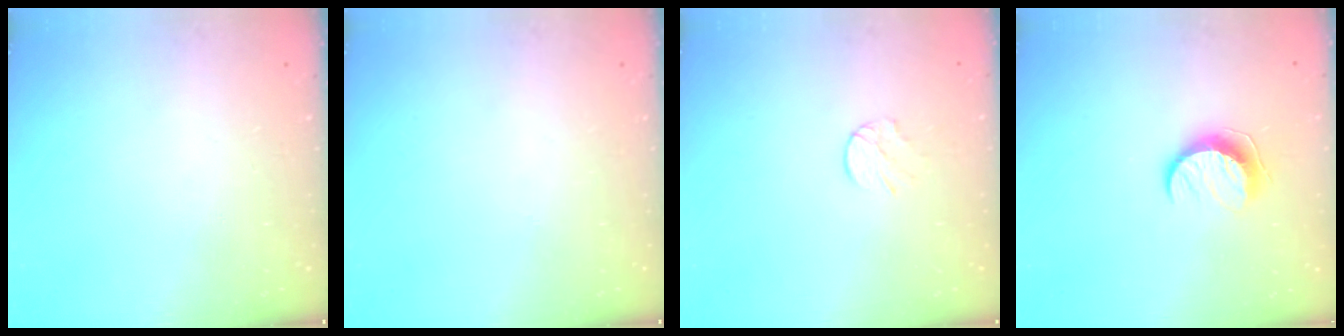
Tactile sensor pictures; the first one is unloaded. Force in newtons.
{"total": 0.0}
{"total": 3.1, "press": 3.0, "slide": 0.4}
{"total": 9.7, "press": 9.6, "slide": 0.7}